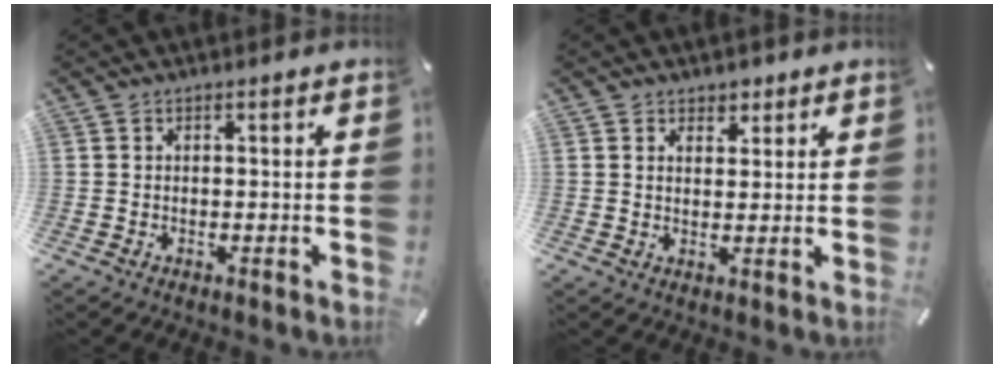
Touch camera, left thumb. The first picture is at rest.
{"total": 3.1, "force": [1.8, 2.5, 0.2], "torque": [0.012, -0.003, 0.027]}